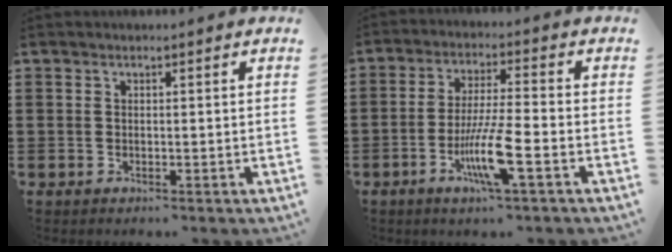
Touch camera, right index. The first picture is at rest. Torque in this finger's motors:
{"motor_torque": [2.14, 0.00, 0.44, 0.16]}